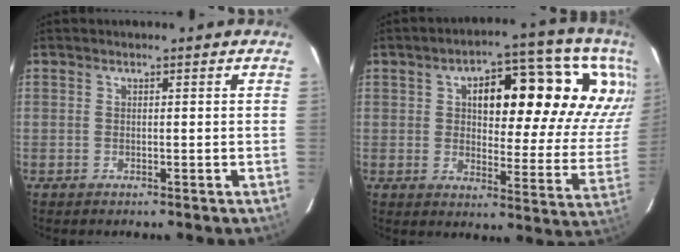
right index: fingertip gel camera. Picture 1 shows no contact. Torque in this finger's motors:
{"motor_torque": [1.47, 0.67, 0.45, 0.12]}